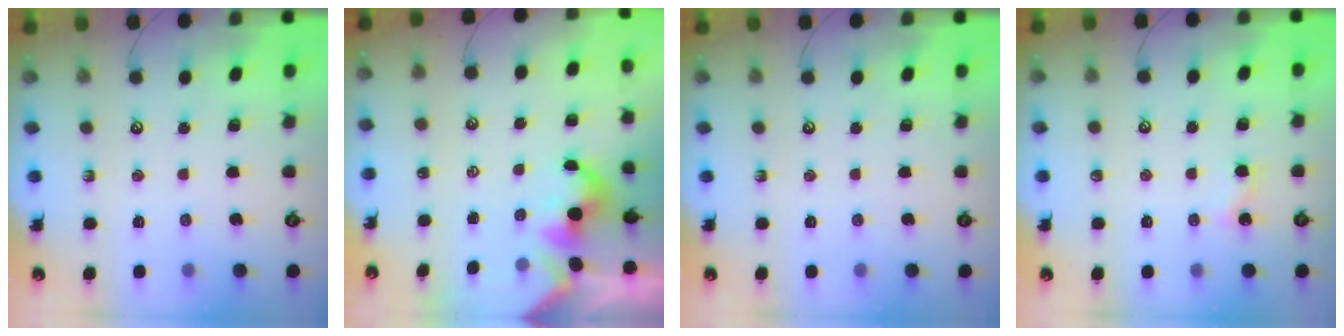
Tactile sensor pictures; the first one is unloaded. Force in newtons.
{"total": 2.0, "press": 1.9, "slide": 0.4}
{"total": 0.0}
{"total": 2.3, "press": 2.3, "slide": 0.2}